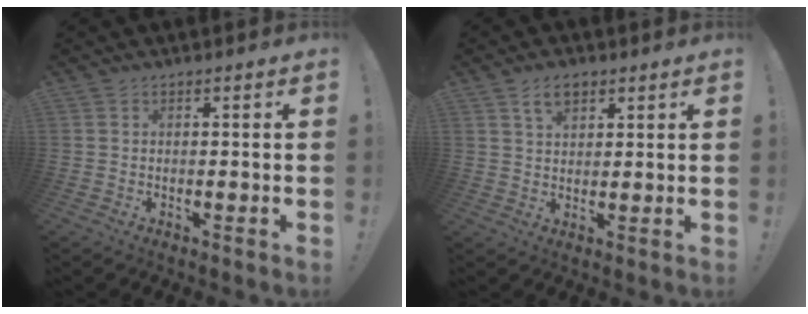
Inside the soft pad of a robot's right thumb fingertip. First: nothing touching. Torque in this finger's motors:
{"motor_torque": [0.18, 1.44, 0.57, 0.41, 0.15]}